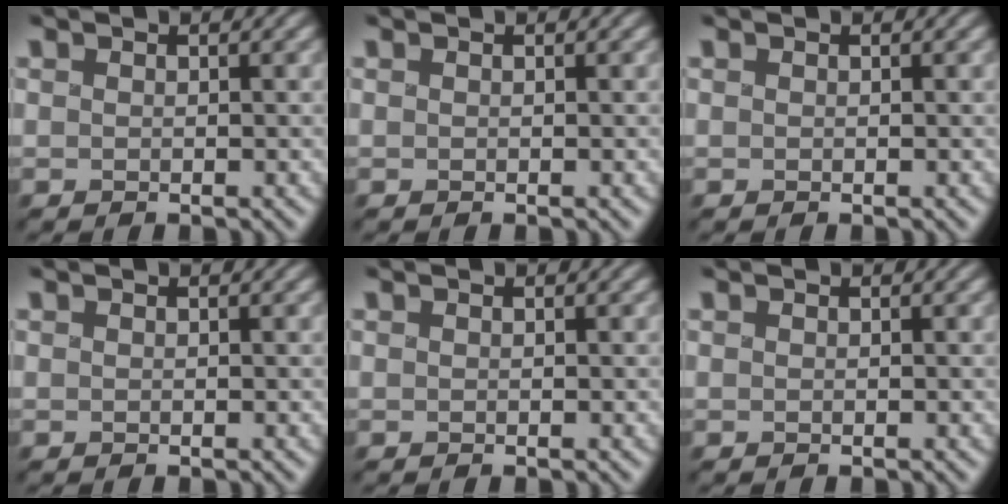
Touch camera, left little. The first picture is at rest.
{"total": 0.0}
{"total": 0.0}
{"total": 0.0}
{"total": 0.0}
{"total": 0.0}